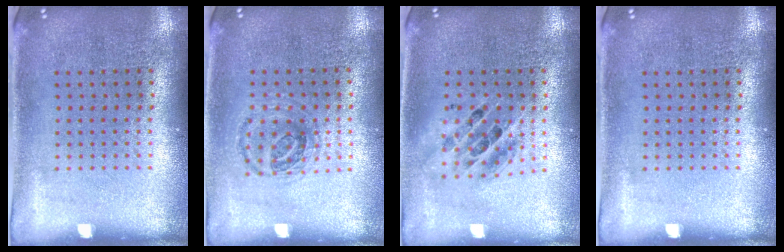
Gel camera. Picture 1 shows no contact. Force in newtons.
{"total": 1.0, "press": 0.9, "slide": 0.1}
{"total": 1.3, "press": 1.1, "slide": 0.6}
{"total": 0.0}